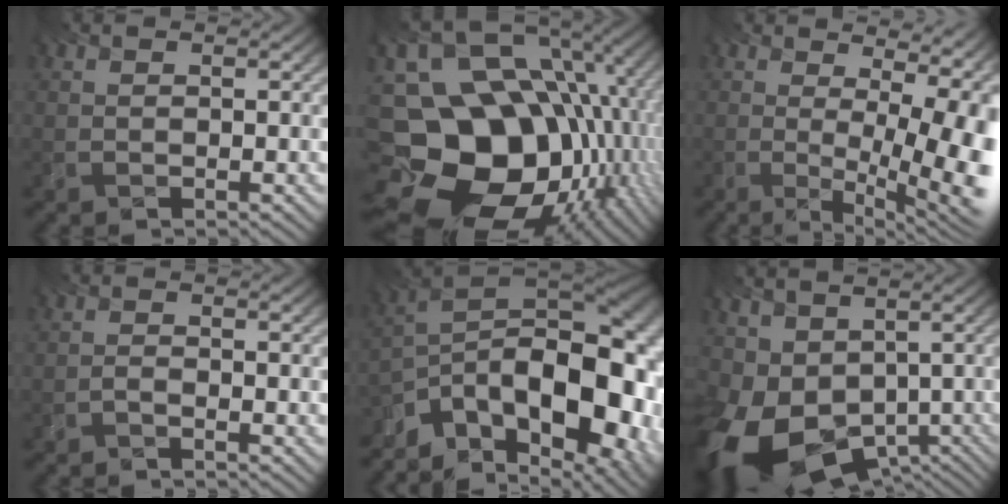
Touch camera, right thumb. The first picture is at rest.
{"total": 20.4, "force": [-6.5, 14.9, 12.2], "torque": [-0.255, -0.031, -0.090]}
{"total": 15.6, "force": [3.0, 6.3, 13.9], "torque": [-0.169, 0.040, 0.058]}
{"total": 1.6, "force": [-1.6, -0.1, 0.0], "torque": [-0.001, -0.002, -0.034]}
{"total": 17.6, "force": [-9.4, 8.2, 12.5], "torque": [-0.181, -0.025, -0.160]}
{"total": 13.5, "force": [-4.8, 9.4, 8.5], "torque": [-0.225, -0.037, -0.044]}